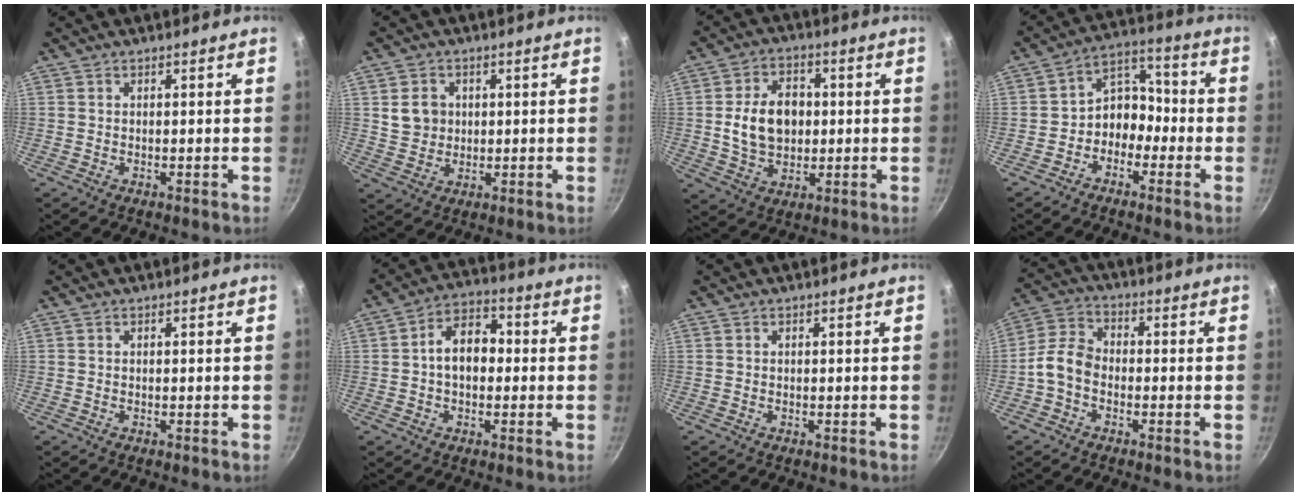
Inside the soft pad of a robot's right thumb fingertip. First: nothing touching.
{"total": 5.8, "force": [1.2, 5.1, 2.5], "torque": [-0.020, 0.002, 0.025]}
{"total": 11.6, "force": [0.5, 8.4, 7.9], "torque": [-0.110, 0.009, 0.011]}
{"total": 7.9, "force": [-3.0, 6.1, 4.0], "torque": [-0.018, 0.056, -0.066]}
{"total": 0.0}
{"total": 8.8, "force": [-0.1, 6.0, 6.4], "torque": [-0.068, 0.029, -0.014]}
{"total": 0.0}
{"total": 6.7, "force": [-2.2, 4.8, 4.2], "torque": [-0.075, 0.036, -0.060]}